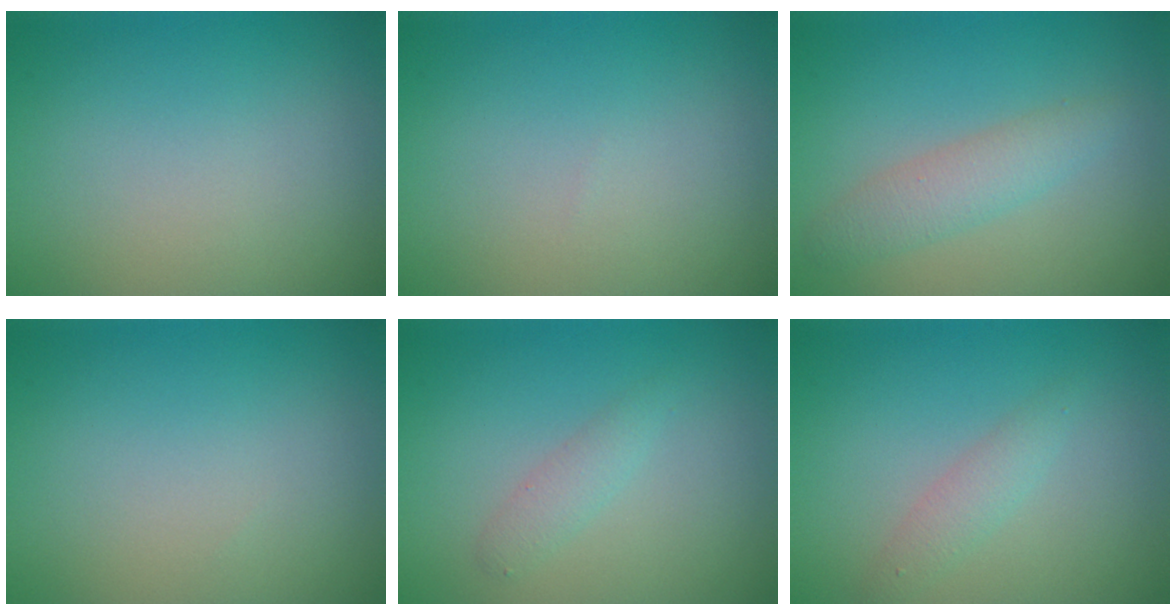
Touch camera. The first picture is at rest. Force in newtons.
{"total": 0.0}
{"total": 2.6, "press": 2.6, "slide": 0.1}
{"total": 0.0}
{"total": 1.4, "press": 1.4, "slide": 0.0}
{"total": 1.6, "press": 1.6, "slide": 0.0}